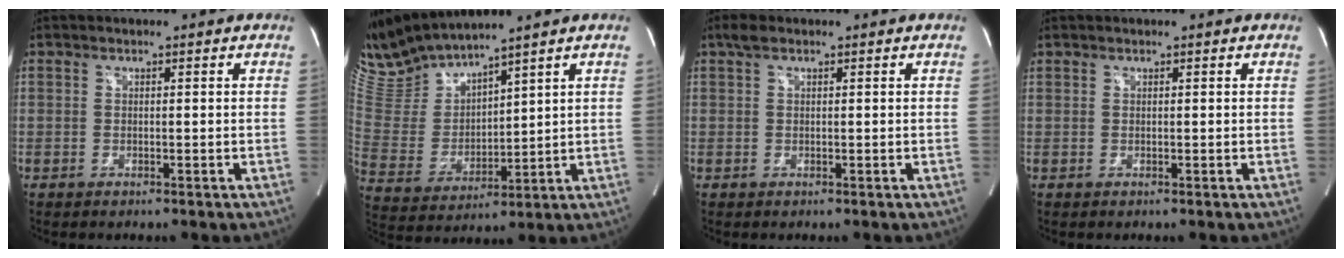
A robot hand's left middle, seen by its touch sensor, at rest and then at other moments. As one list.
[{"total": 10.4, "force": [10.0, 0.1, 2.6], "torque": [-0.078, -0.003, 0.222]}, {"total": 1.6, "force": [1.0, 0.7, 1.0], "torque": [-0.025, 0.015, 0.020]}, {"total": 0.0}]